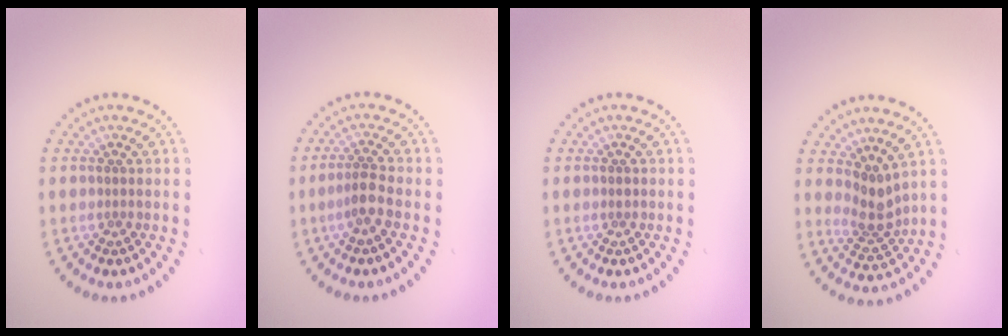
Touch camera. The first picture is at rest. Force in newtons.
{"total": 2.1, "press": 1.8, "slide": 1.1}
{"total": 0.6, "press": 0.6, "slide": 0.1}
{"total": 2.9, "press": 2.2, "slide": 1.8}